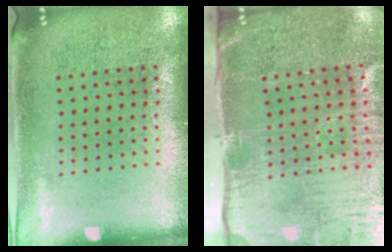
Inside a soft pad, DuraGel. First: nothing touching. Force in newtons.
{"total": 5.2, "press": 4.3, "slide": 2.9}